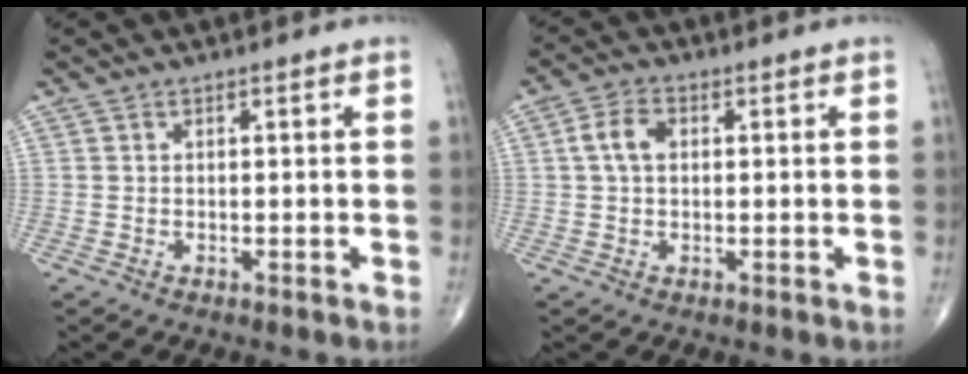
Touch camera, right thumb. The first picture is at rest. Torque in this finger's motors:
{"motor_torque": [0.74, 0.84, 0.95, 0.11, 0.04]}